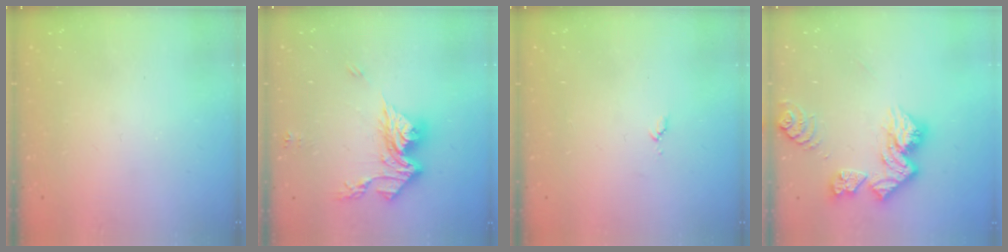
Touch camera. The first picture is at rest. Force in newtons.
{"total": 14.7, "press": 14.6, "slide": 1.5}
{"total": 3.6, "press": 3.6, "slide": 0.4}
{"total": 13.1, "press": 13.0, "slide": 1.4}